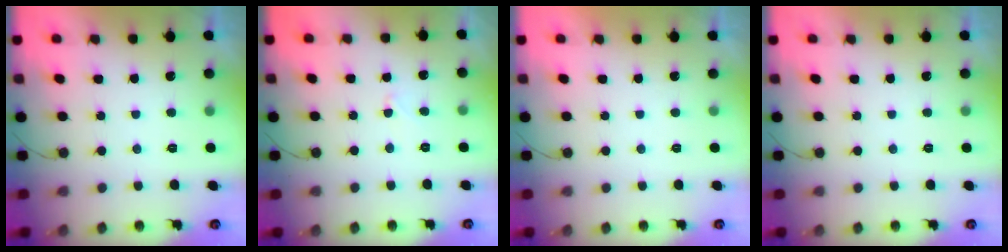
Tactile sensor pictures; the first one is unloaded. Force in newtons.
{"total": 2.0, "press": 2.0, "slide": 0.2}
{"total": 1.9, "press": 1.9, "slide": 0.1}
{"total": 0.0}